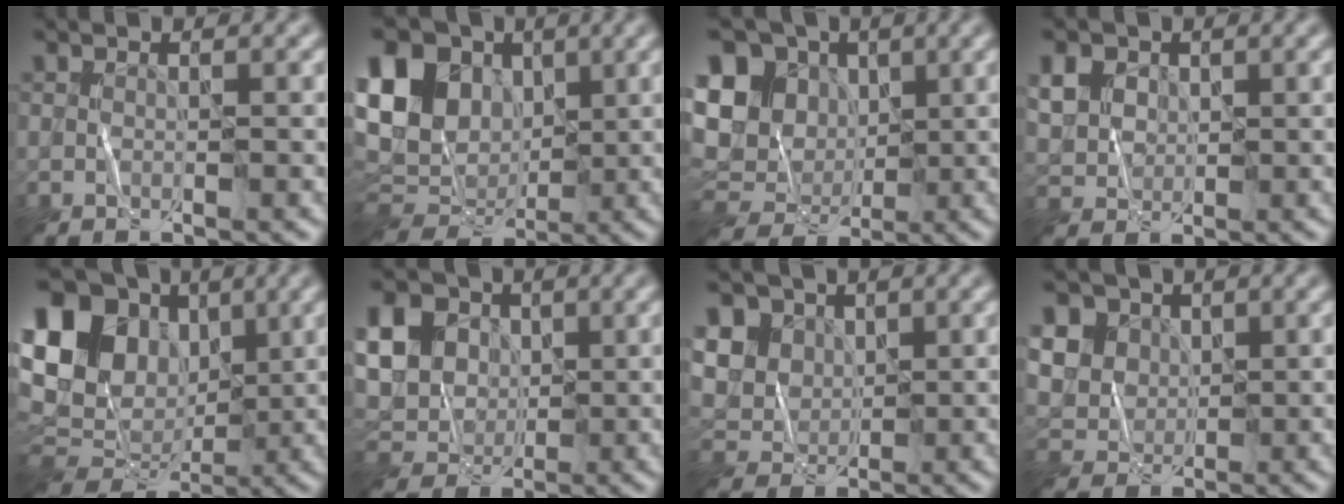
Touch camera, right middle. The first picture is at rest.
{"total": 15.7, "force": [4.1, 11.8, 9.4], "torque": [-0.215, 0.042, 0.059]}
{"total": 10.8, "force": [2.2, 9.1, 5.5], "torque": [-0.125, 0.018, 0.030]}
{"total": 4.6, "force": [1.9, 3.8, 1.7], "torque": [-0.072, 0.015, 0.038]}
{"total": 17.8, "force": [4.1, 13.6, 10.7], "torque": [-0.231, 0.049, 0.068]}
{"total": 7.8, "force": [2.1, 6.4, 4.0], "torque": [-0.115, 0.019, 0.035]}
{"total": 8.2, "force": [3.8, 6.5, 3.3], "torque": [-0.093, 0.027, 0.060]}
{"total": 10.6, "force": [5.0, 8.4, 4.2], "torque": [-0.123, 0.029, 0.081]}